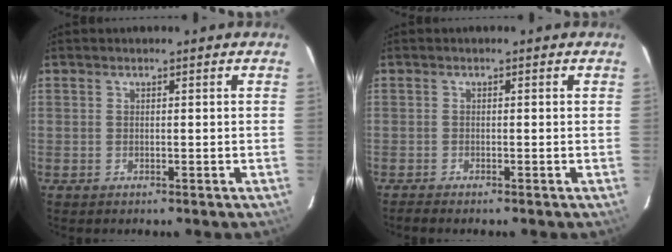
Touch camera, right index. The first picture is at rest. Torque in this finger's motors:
{"motor_torque": [-0.20, -0.07, -0.06, 0.01]}